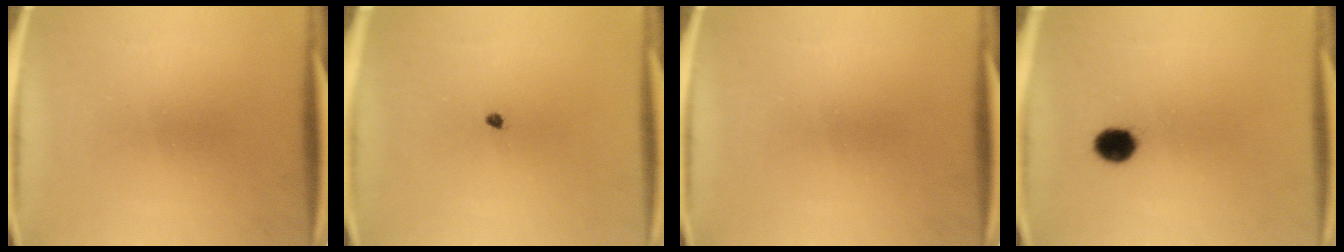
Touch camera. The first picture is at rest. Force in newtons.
{"total": 0.7}
{"total": 0.0}
{"total": 4.6}